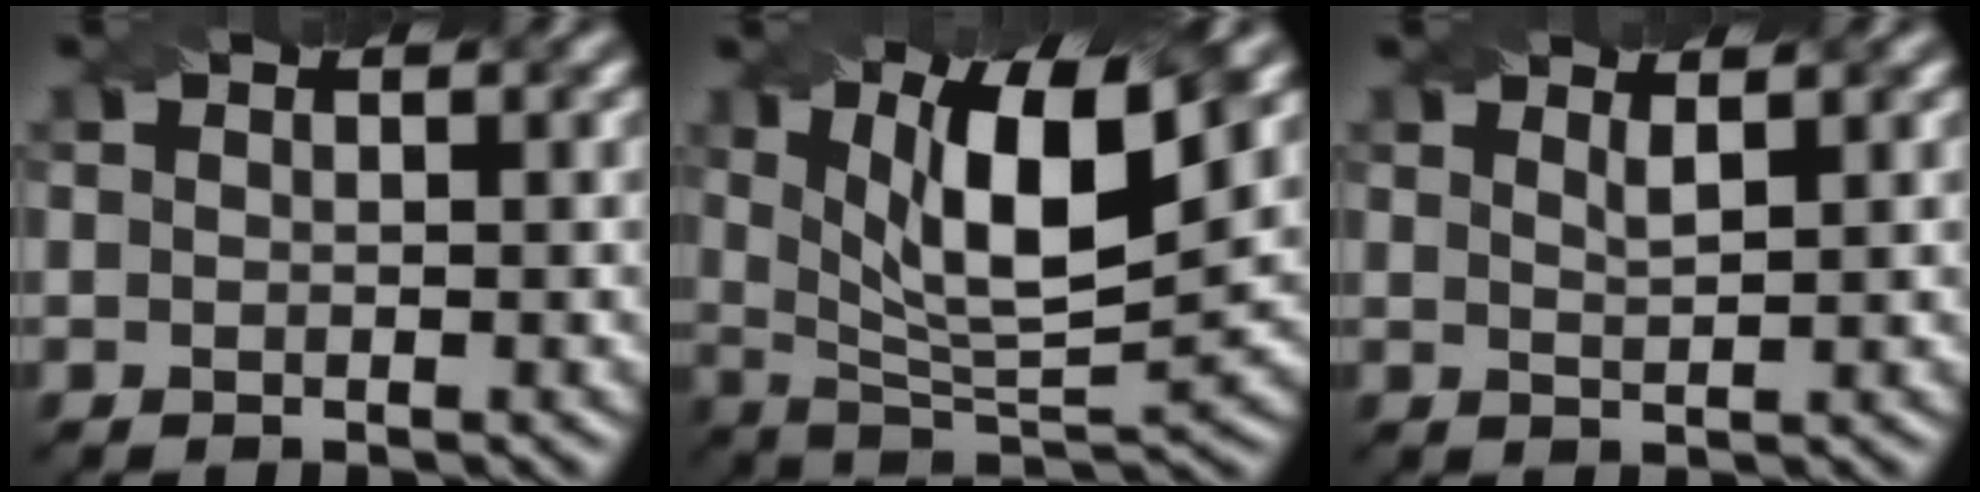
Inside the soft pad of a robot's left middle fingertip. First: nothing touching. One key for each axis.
{"total": 10.4, "fx": 4.1, "fy": 3.1, "fz": 9.1, "tx": -0.147, "ty": -0.003, "tz": 0.070}
{"total": 1.2, "fx": 0.9, "fy": 0.2, "fz": 0.8, "tx": -0.011, "ty": 0.001, "tz": 0.014}